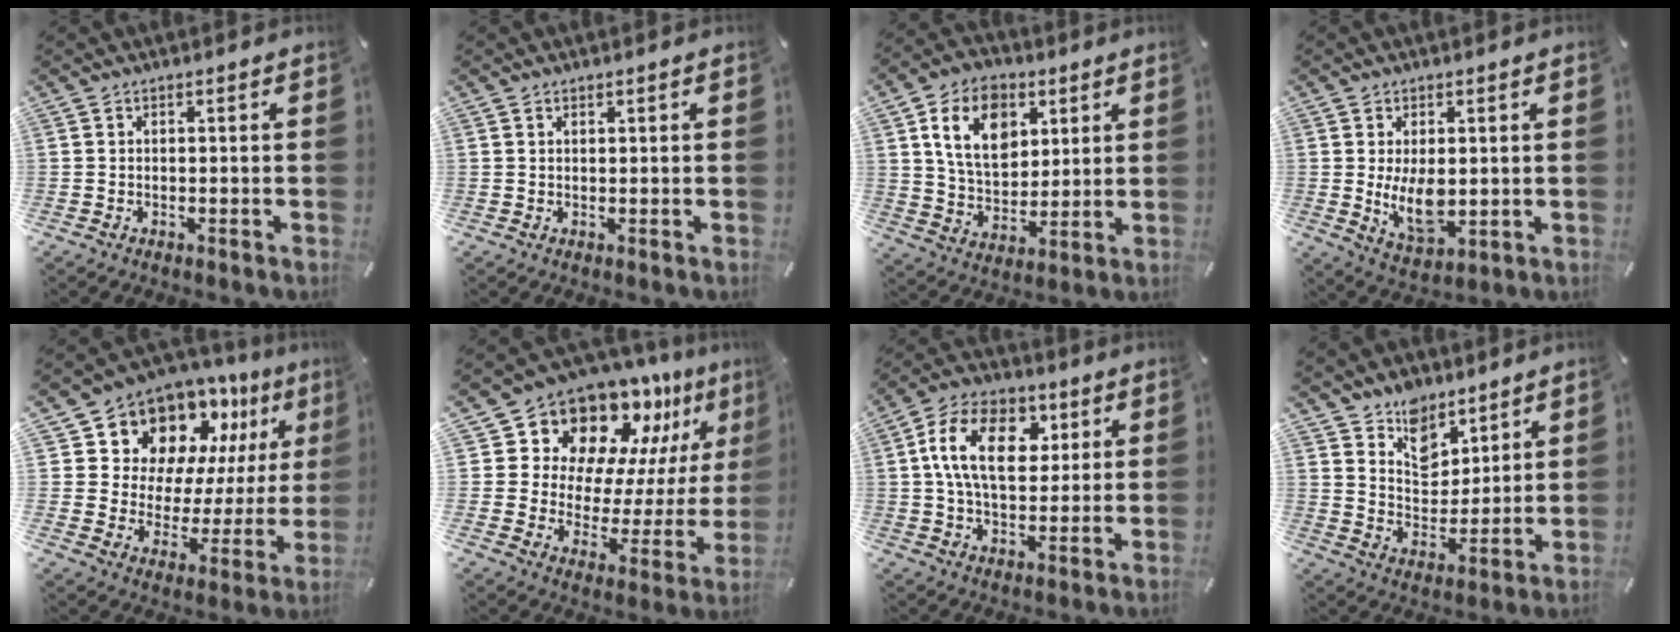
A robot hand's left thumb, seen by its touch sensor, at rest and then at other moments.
{"total": 0.6, "force": [0.5, 0.3, 0.1], "torque": [-0.002, 0.000, 0.010]}
{"total": 13.4, "force": [5.4, 9.6, 7.7], "torque": [-0.139, -0.005, 0.098]}
{"total": 8.9, "force": [0.4, 5.3, 7.1], "torque": [-0.133, -0.013, 0.005]}
{"total": 13.2, "force": [10.1, 7.9, 2.9], "torque": [-0.053, -0.103, 0.179]}
{"total": 14.7, "force": [12.2, 7.6, 3.3], "torque": [-0.059, -0.129, 0.207]}
{"total": 16.1, "force": [4.1, 10.8, 11.2], "torque": [-0.203, 0.012, 0.070]}
{"total": 9.6, "force": [7.0, 6.4, 1.4], "torque": [-0.028, -0.061, 0.131]}